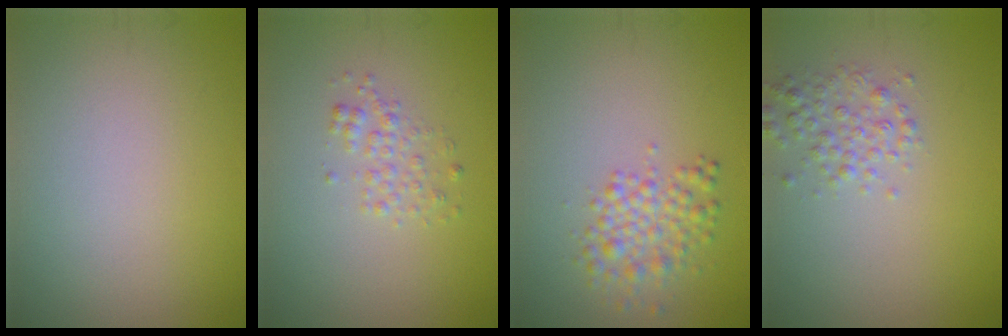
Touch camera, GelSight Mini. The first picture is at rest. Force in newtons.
{"total": 1.5, "press": 1.5, "slide": 0.0}
{"total": 2.9, "press": 2.9, "slide": 0.0}
{"total": 2.1, "press": 2.1, "slide": 0.0}